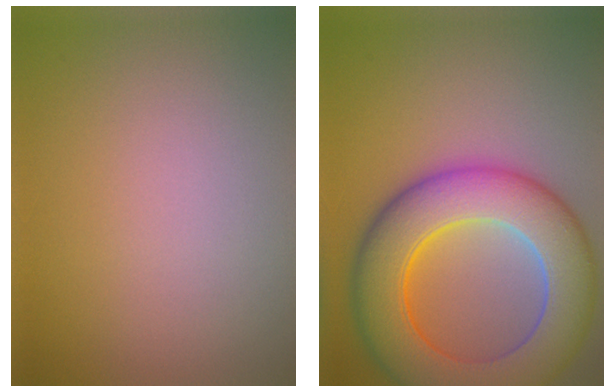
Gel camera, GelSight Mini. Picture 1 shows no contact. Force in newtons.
{"total": 11.6, "press": 11.6, "slide": 0.5}